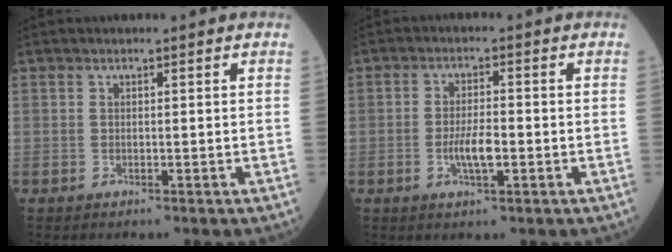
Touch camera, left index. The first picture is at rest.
{"total": 4.4, "force": [-1.4, 1.1, 4.0], "torque": [-0.081, -0.002, -0.025]}